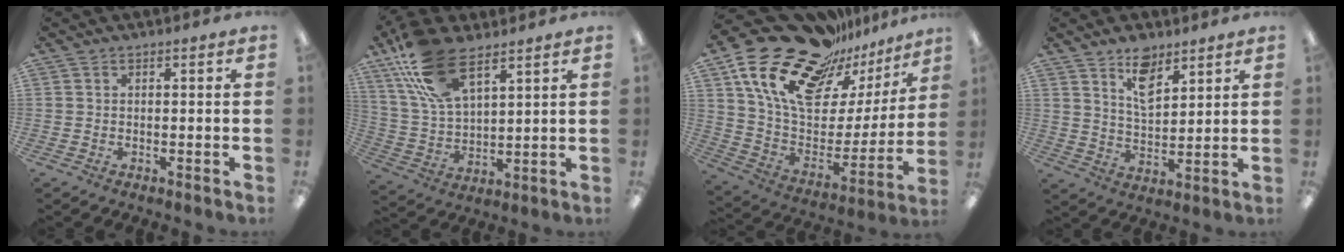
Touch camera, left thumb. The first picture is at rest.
{"total": 16.4, "force": [10.4, 7.4, 10.4], "torque": [-0.234, -0.027, 0.190]}
{"total": 24.6, "force": [17.5, 12.5, 11.9], "torque": [-0.212, -0.122, 0.312]}
{"total": 8.8, "force": [6.2, 4.4, 4.5], "torque": [-0.066, -0.031, 0.108]}